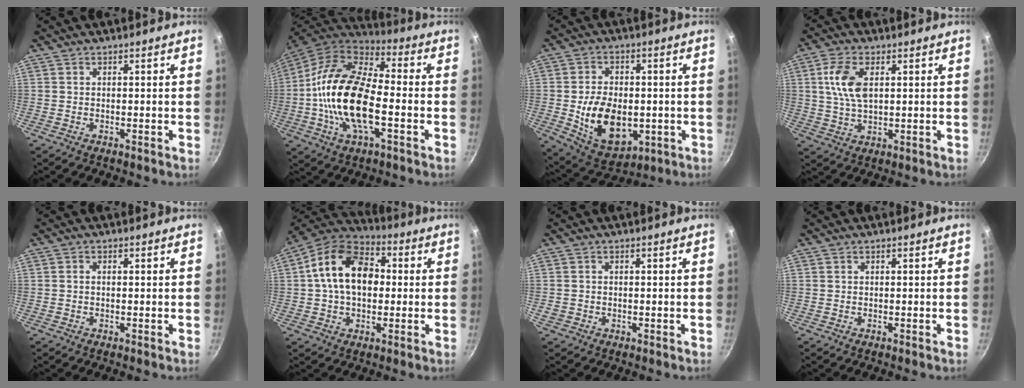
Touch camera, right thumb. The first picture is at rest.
{"total": 20.8, "force": [-3.3, 10.0, 17.9], "torque": [-0.329, 0.032, -0.078]}
{"total": 14.8, "force": [-1.9, 9.9, 10.9], "torque": [-0.155, -0.005, -0.012]}
{"total": 8.2, "force": [2.0, 4.2, 6.7], "torque": [-0.129, 0.001, 0.038]}
{"total": 0.7, "force": [0.0, 0.4, 0.6], "torque": [-0.011, 0.004, -0.002]}
{"total": 15.8, "force": [1.6, 10.8, 11.4], "torque": [-0.161, 0.027, 0.007]}
{"total": 1.1, "force": [-0.3, 1.0, 0.4], "torque": [-0.007, 0.002, -0.003]}
{"total": 0.0}